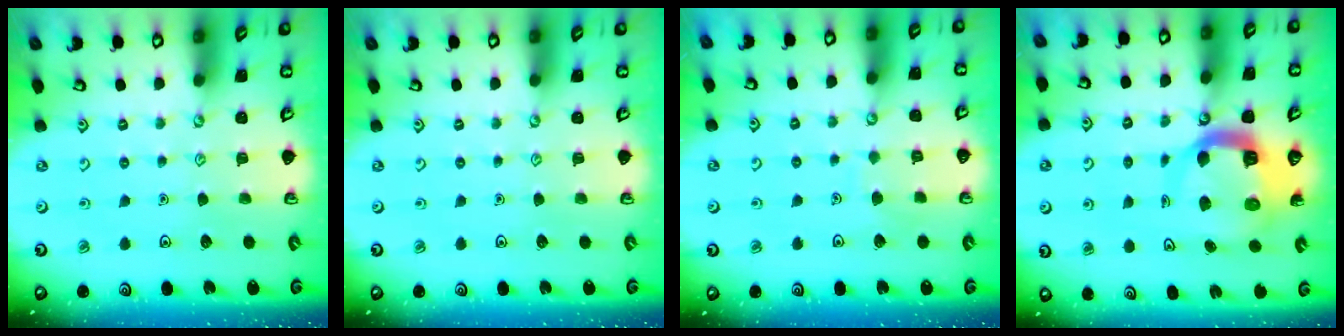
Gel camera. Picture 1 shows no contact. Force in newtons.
{"total": 0.0}
{"total": 4.6, "press": 4.6, "slide": 0.3}
{"total": 10.3, "press": 10.2, "slide": 1.4}